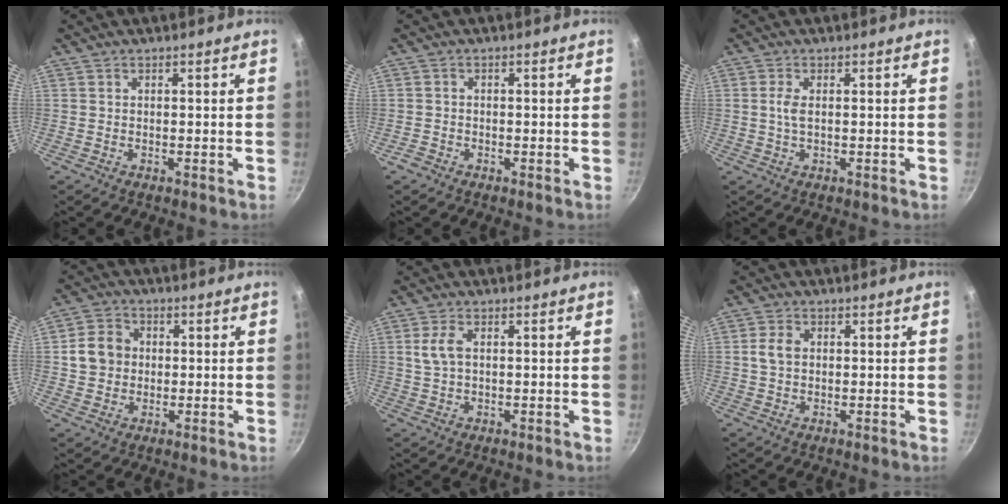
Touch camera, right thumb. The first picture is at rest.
{"total": 1.4, "force": [-1.0, 0.9, 0.2], "torque": [-0.004, 0.002, -0.022]}
{"total": 2.4, "force": [0.2, 1.1, 2.1], "torque": [-0.050, 0.001, 0.004]}
{"total": 7.4, "force": [0.5, 6.5, 3.6], "torque": [-0.048, 0.011, 0.003]}
{"total": 4.0, "force": [0.8, 2.2, 3.2], "torque": [-0.075, 0.005, 0.017]}
{"total": 3.6, "force": [0.5, 2.6, 2.5], "torque": [-0.049, 0.005, 0.008]}